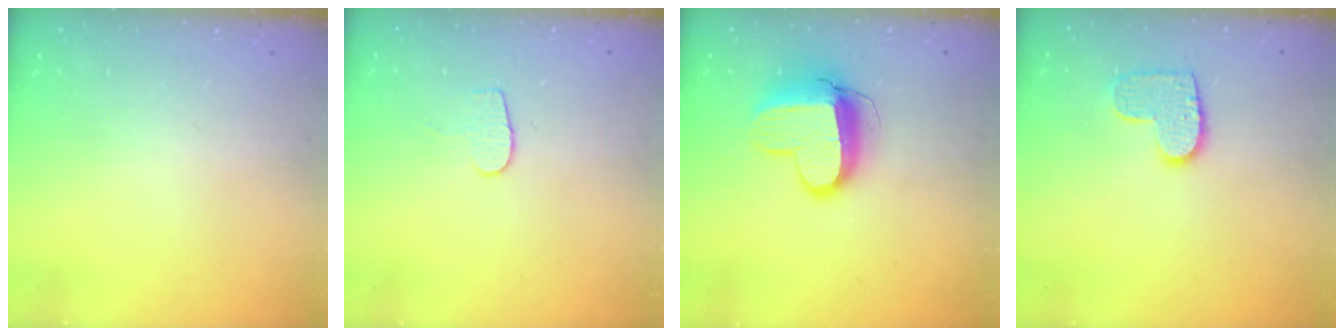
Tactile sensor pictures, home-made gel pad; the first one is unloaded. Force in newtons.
{"total": 5.4, "press": 5.4, "slide": 0.6}
{"total": 12.4, "press": 12.3, "slide": 1.3}
{"total": 9.7, "press": 9.7, "slide": 0.3}